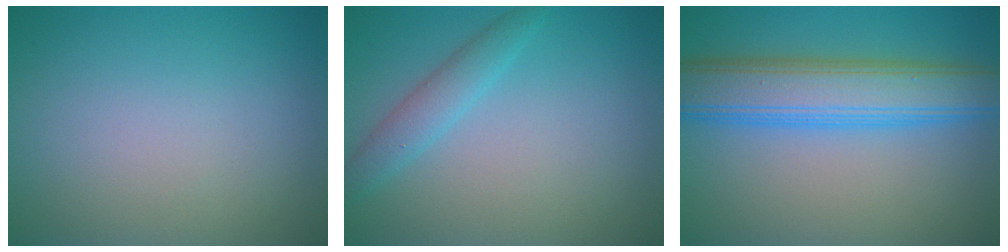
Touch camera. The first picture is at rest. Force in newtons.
{"total": 2.3, "press": 2.3, "slide": 0.1}
{"total": 7.5, "press": 7.5, "slide": 0.1}